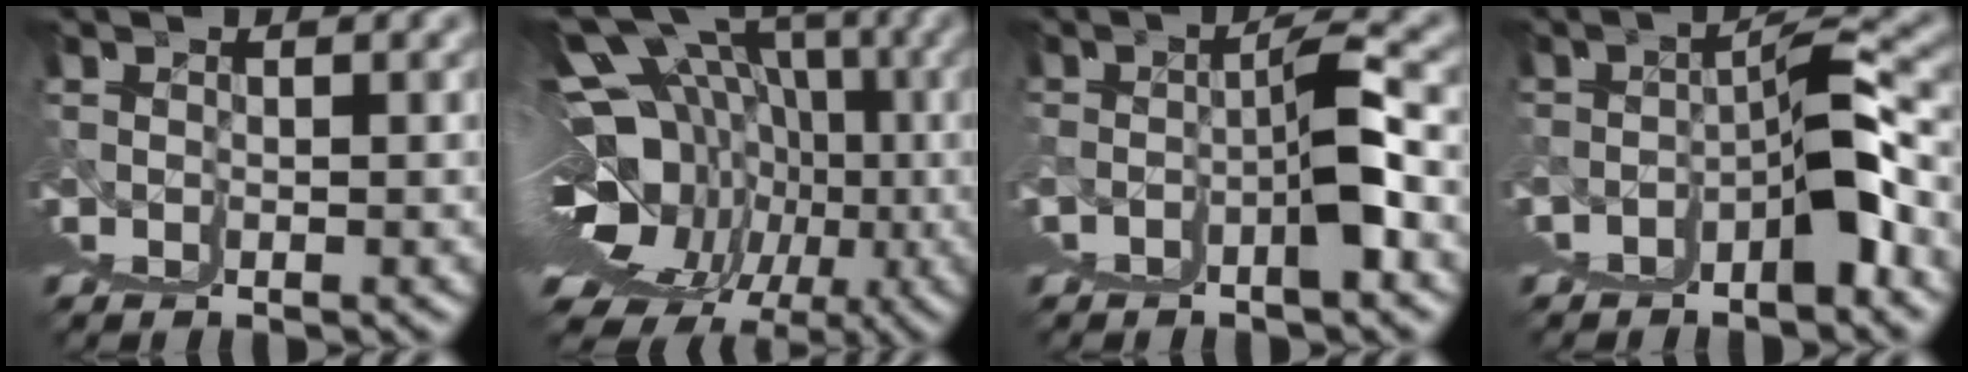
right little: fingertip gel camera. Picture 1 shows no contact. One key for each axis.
{"total": 15.4, "fx": 3.7, "fy": 7.2, "fz": 13.1, "tx": -0.143, "ty": 0.016, "tz": 0.071}
{"total": 2.7, "fx": -0.5, "fy": -0.9, "fz": 2.5, "tx": -0.057, "ty": 0.010, "tz": -0.006}
{"total": 4.0, "fx": -0.5, "fy": -0.8, "fz": 3.9, "tx": -0.054, "ty": 0.023, "tz": -0.008}